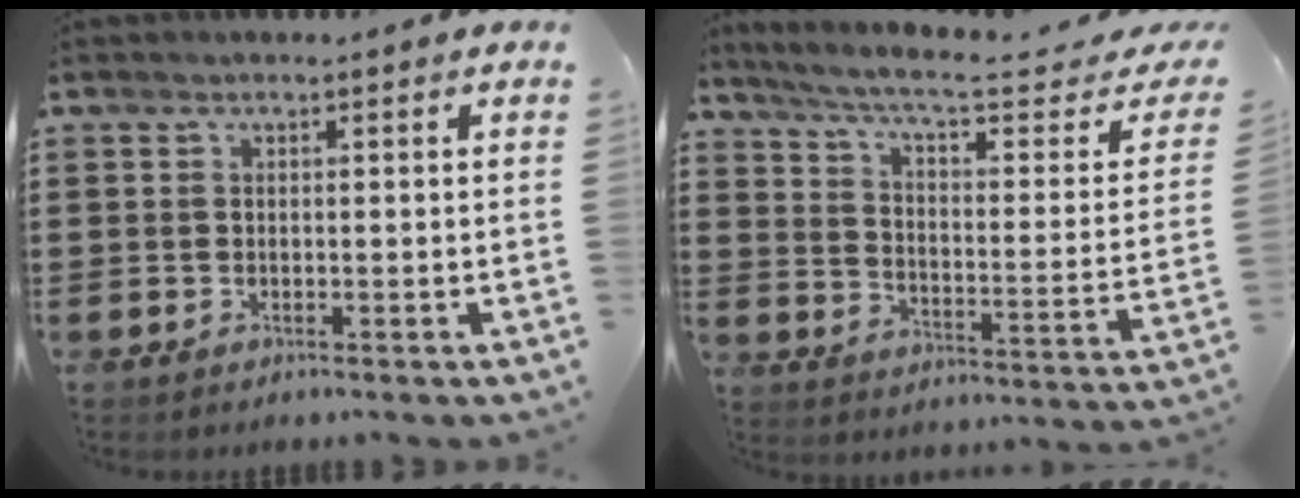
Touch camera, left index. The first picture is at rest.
{"total": 7.1, "force": [5.5, 0.6, 4.4], "torque": [-0.110, -0.037, 0.088]}